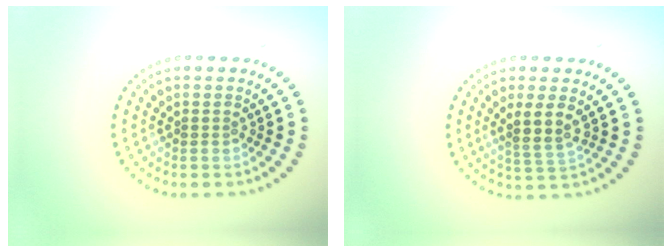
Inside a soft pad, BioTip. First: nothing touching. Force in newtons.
{"total": 2.5, "press": 2.0, "slide": 1.5}